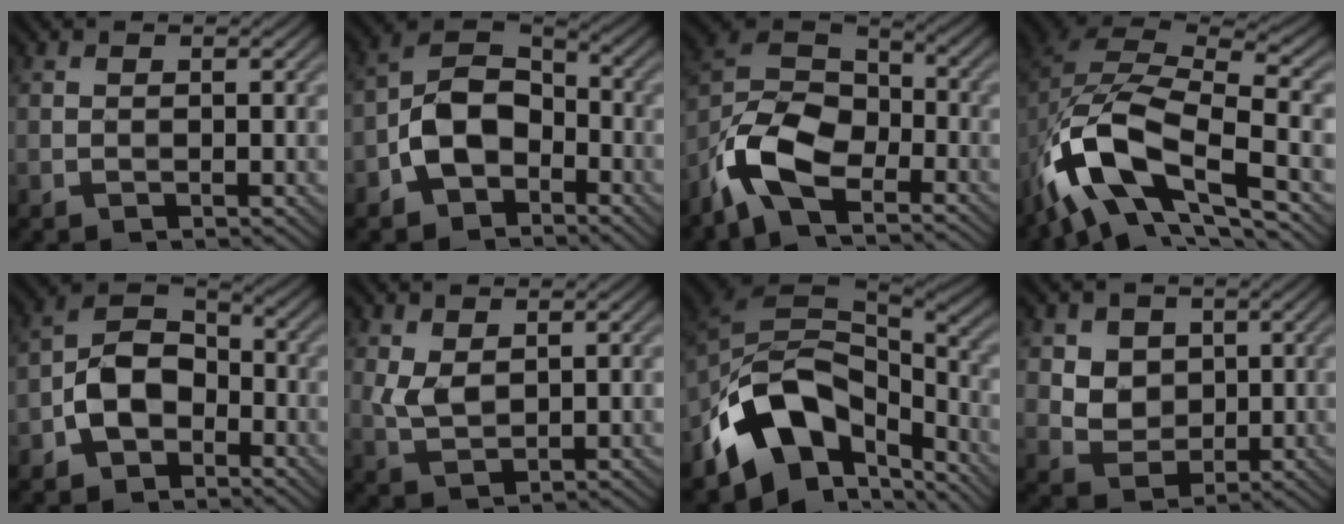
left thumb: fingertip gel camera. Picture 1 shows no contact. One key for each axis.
{"total": 7.6, "fx": -3.5, "fy": 4.9, "fz": 4.5, "tx": -0.081, "ty": 0.012, "tz": -0.083}
{"total": 11.2, "fx": -7.1, "fy": 5.3, "fz": 6.8, "tx": -0.149, "ty": -0.002, "tz": -0.157}
{"total": 13.6, "fx": -6.7, "fy": 6.4, "fz": 9.9, "tx": -0.203, "ty": -0.014, "tz": -0.132}
{"total": 6.8, "fx": -3.2, "fy": 4.5, "fz": 4.0, "tx": -0.071, "ty": 0.011, "tz": -0.072}
{"total": 3.0, "fx": 1.4, "fy": 1.5, "fz": 2.2, "tx": -0.059, "ty": 0.000, "tz": 0.033}
{"total": 12.8, "fx": -7.5, "fy": 7.6, "fz": 7.1, "tx": -0.140, "ty": -0.012, "tz": -0.140}
{"total": 4.6, "fx": 2.0, "fy": 3.8, "fz": 1.8, "tx": -0.066, "ty": -0.018, "tz": 0.047}